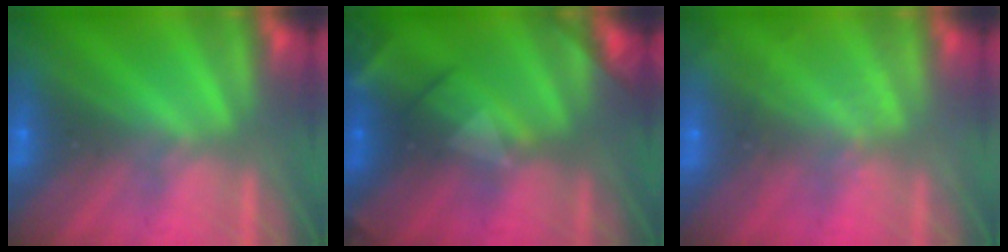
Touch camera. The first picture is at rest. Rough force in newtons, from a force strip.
{"total": 2.6}
{"total": 1.8}